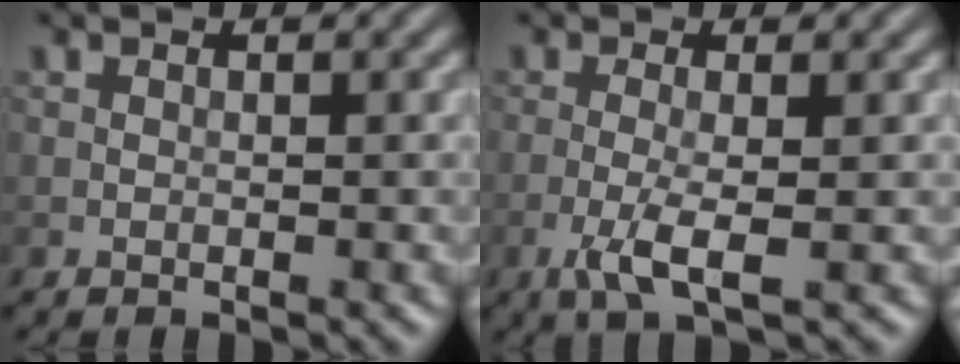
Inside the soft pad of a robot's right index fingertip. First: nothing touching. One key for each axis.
{"total": 3.3, "fx": -1.2, "fy": 0.6, "fz": 3.0, "tx": -0.065, "ty": -0.001, "tz": -0.029}